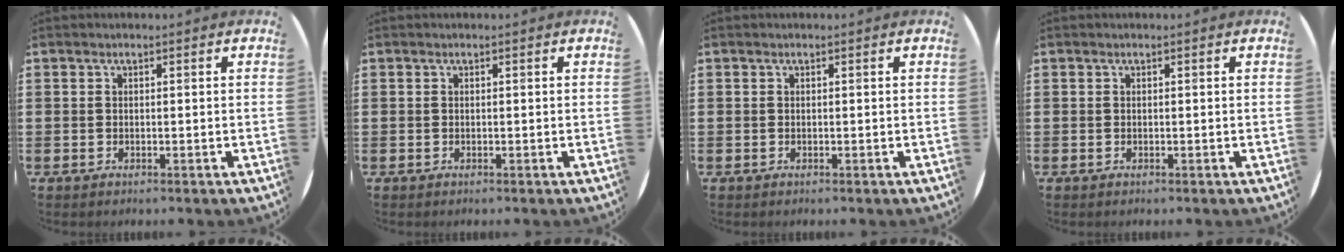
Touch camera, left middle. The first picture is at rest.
{"total": 0.0}
{"total": 0.0}
{"total": 0.0}